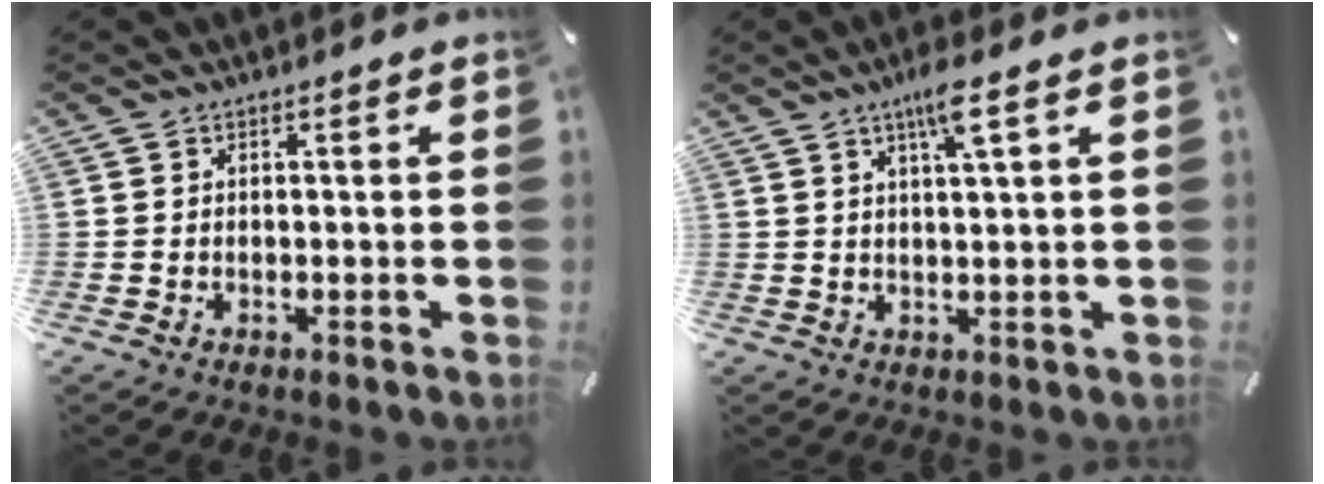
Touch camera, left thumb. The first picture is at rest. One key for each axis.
{"total": 6.2, "fx": 3.3, "fy": 0.6, "fz": 5.2, "tx": -0.101, "ty": 0.001, "tz": 0.052}